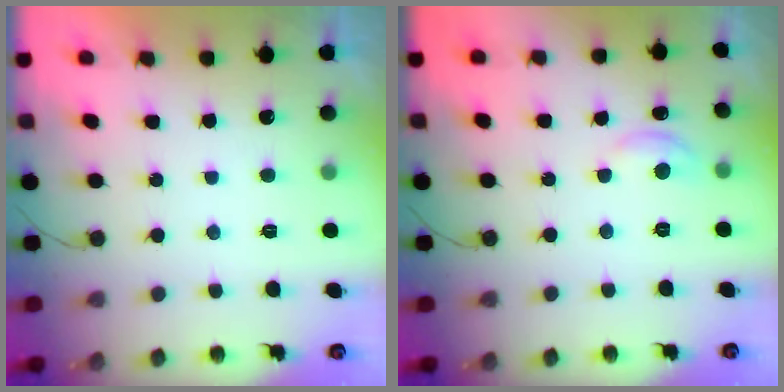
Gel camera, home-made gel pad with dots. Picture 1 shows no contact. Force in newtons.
{"total": 4.6, "press": 4.6, "slide": 0.5}